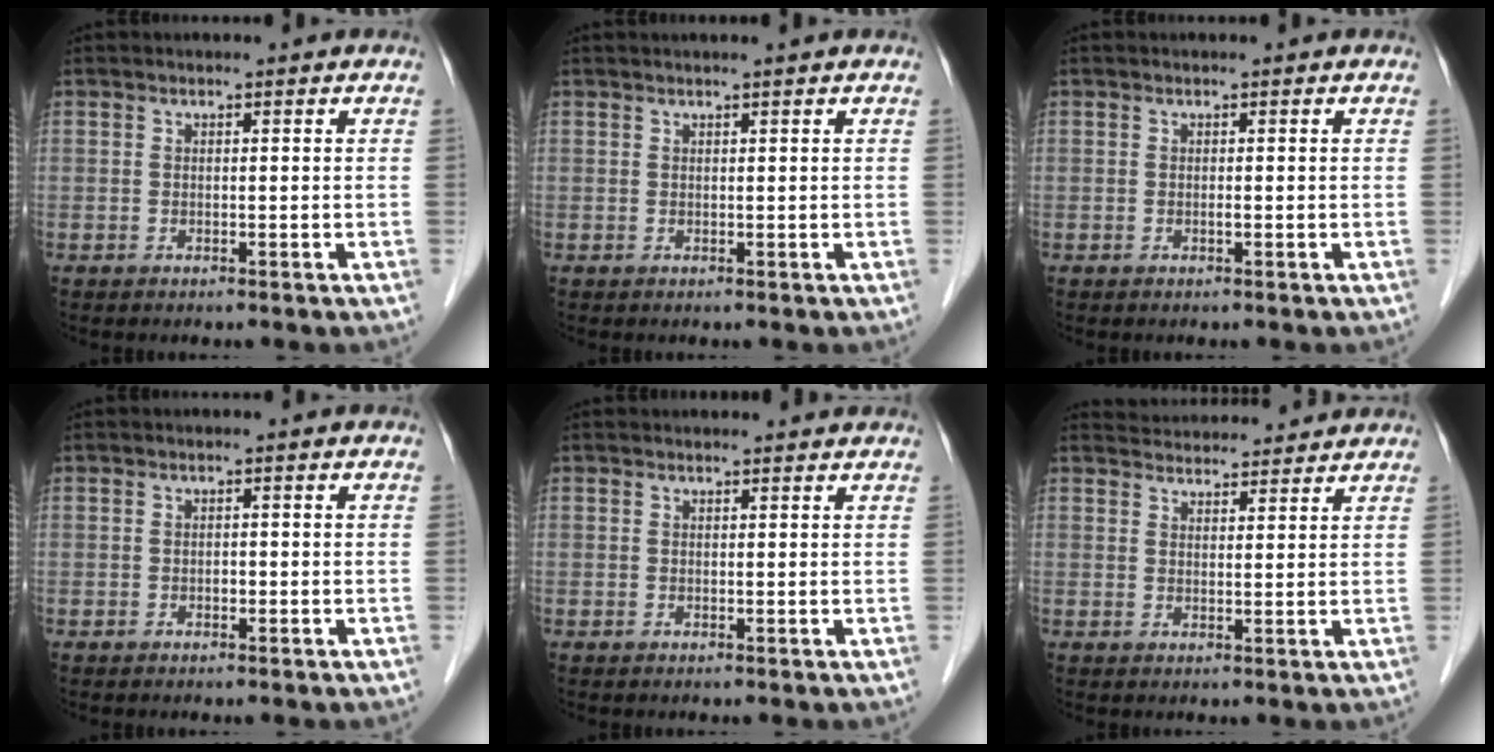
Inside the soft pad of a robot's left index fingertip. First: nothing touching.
{"total": 1.4, "force": [1.1, -0.4, 0.8], "torque": [-0.015, 0.008, 0.027]}
{"total": 0.0}
{"total": 0.5, "force": [-0.2, 0.3, 0.4], "torque": [-0.007, 0.002, -0.005]}
{"total": 3.6, "force": [3.5, 0.4, 0.7], "torque": [-0.014, 0.016, 0.036]}
{"total": 8.6, "force": [8.4, 1.1, 1.2], "torque": [-0.020, 0.027, 0.113]}